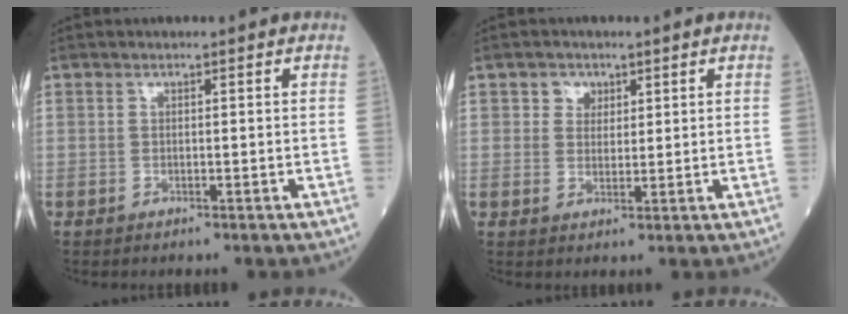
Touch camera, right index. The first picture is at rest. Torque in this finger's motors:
{"motor_torque": [0.12, 0.12, 0.03, 0.00]}